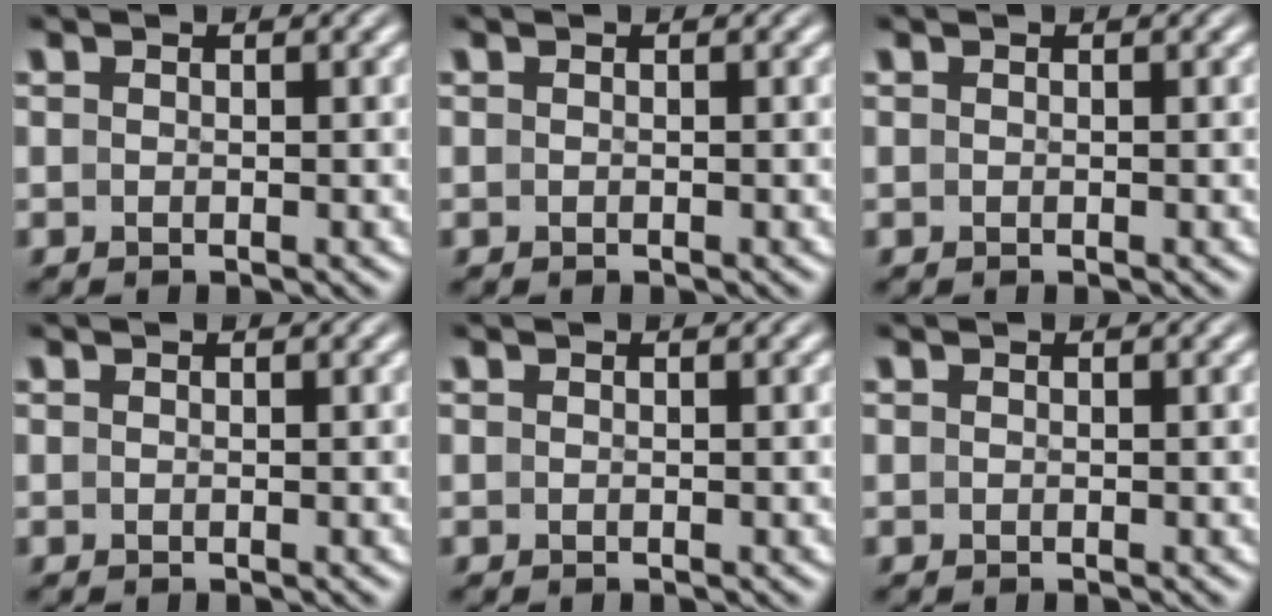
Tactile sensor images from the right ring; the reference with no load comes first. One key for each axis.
{"total": 0.0}
{"total": 0.0}
{"total": 0.0}
{"total": 0.0}
{"total": 0.0}